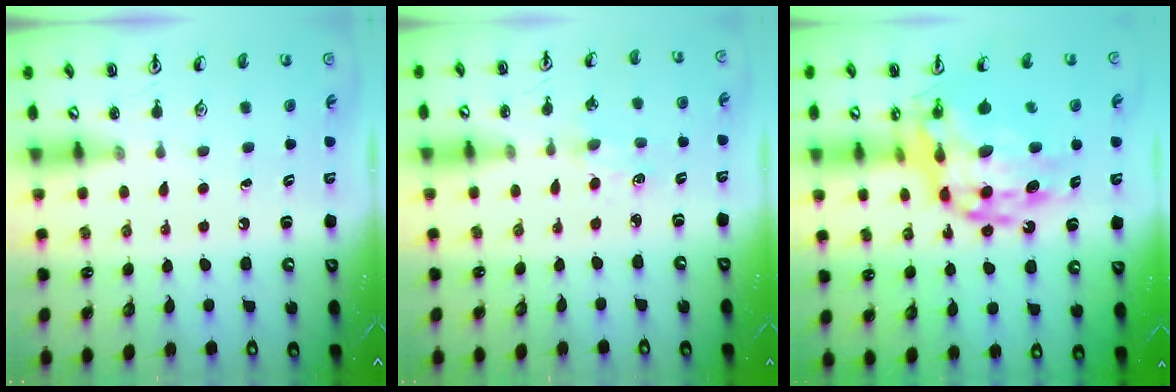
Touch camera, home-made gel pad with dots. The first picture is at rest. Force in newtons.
{"total": 1.2, "press": 1.2, "slide": 0.2}
{"total": 19.5, "press": 19.4, "slide": 1.8}